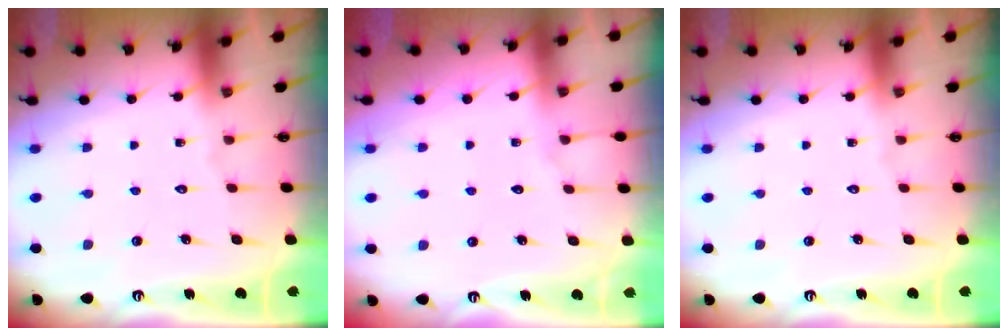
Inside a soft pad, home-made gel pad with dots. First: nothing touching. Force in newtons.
{"total": 2.6, "press": 2.6, "slide": 0.4}
{"total": 0.0}